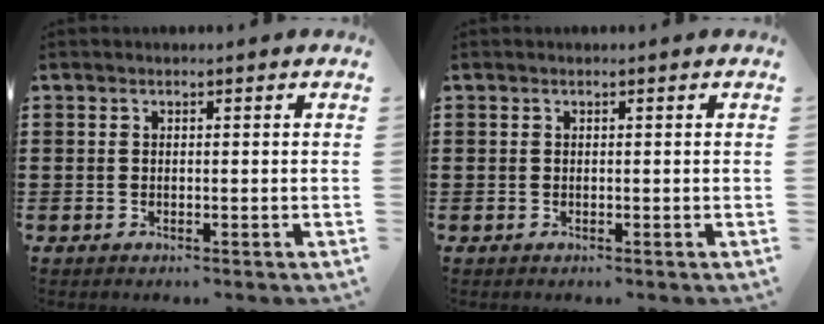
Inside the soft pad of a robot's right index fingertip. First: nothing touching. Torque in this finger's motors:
{"motor_torque": [0.31, -0.20, 0.02, 0.01]}